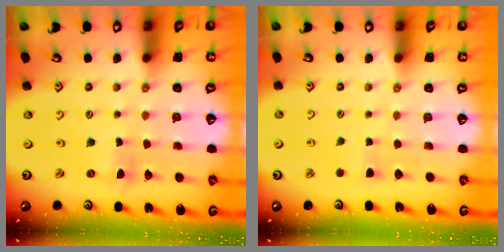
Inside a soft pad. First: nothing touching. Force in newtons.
{"total": 2.1, "press": 2.1, "slide": 0.5}